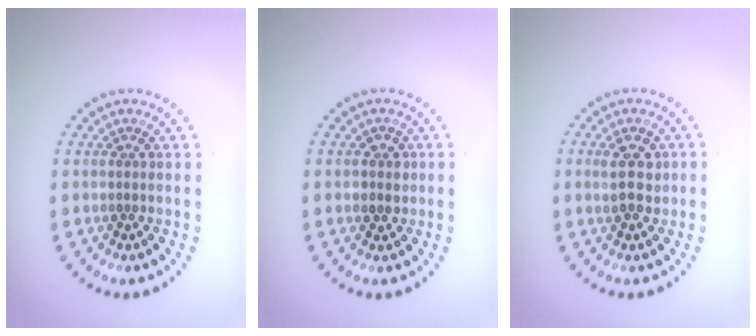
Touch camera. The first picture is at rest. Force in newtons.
{"total": 1.6, "press": 1.5, "slide": 0.6}
{"total": 2.9, "press": 2.8, "slide": 0.3}